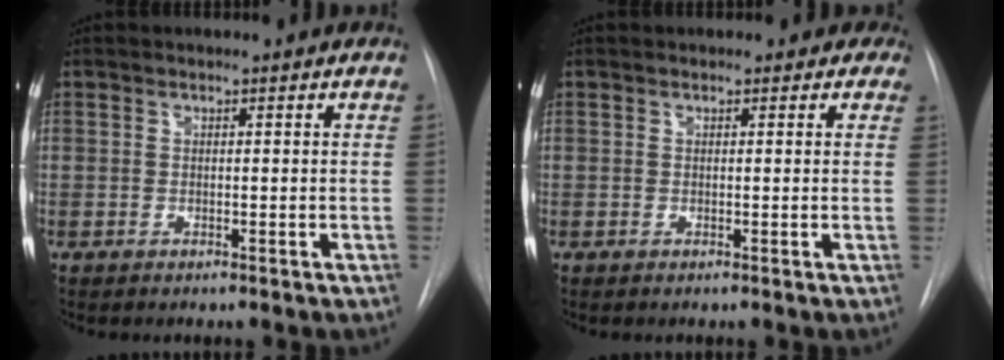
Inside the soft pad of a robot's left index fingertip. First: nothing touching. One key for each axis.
{"total": 2.9, "fx": 2.3, "fy": 1.8, "fz": 0.1, "tx": 0.020, "ty": -0.005, "tz": 0.008}